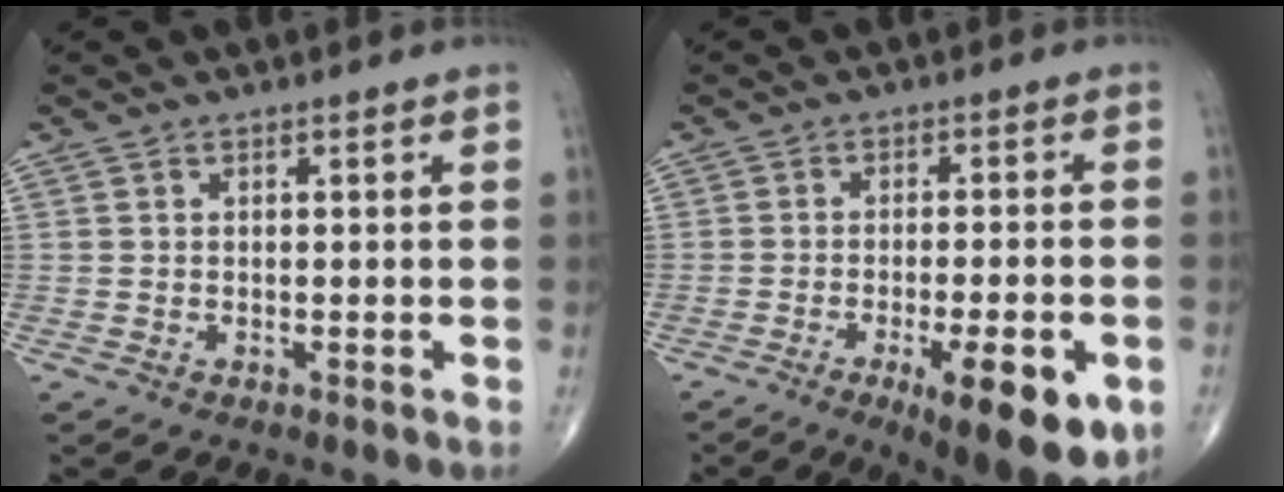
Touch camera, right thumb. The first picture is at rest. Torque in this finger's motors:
{"motor_torque": [1.71, 1.97, 0.48, -0.64, 0.31]}